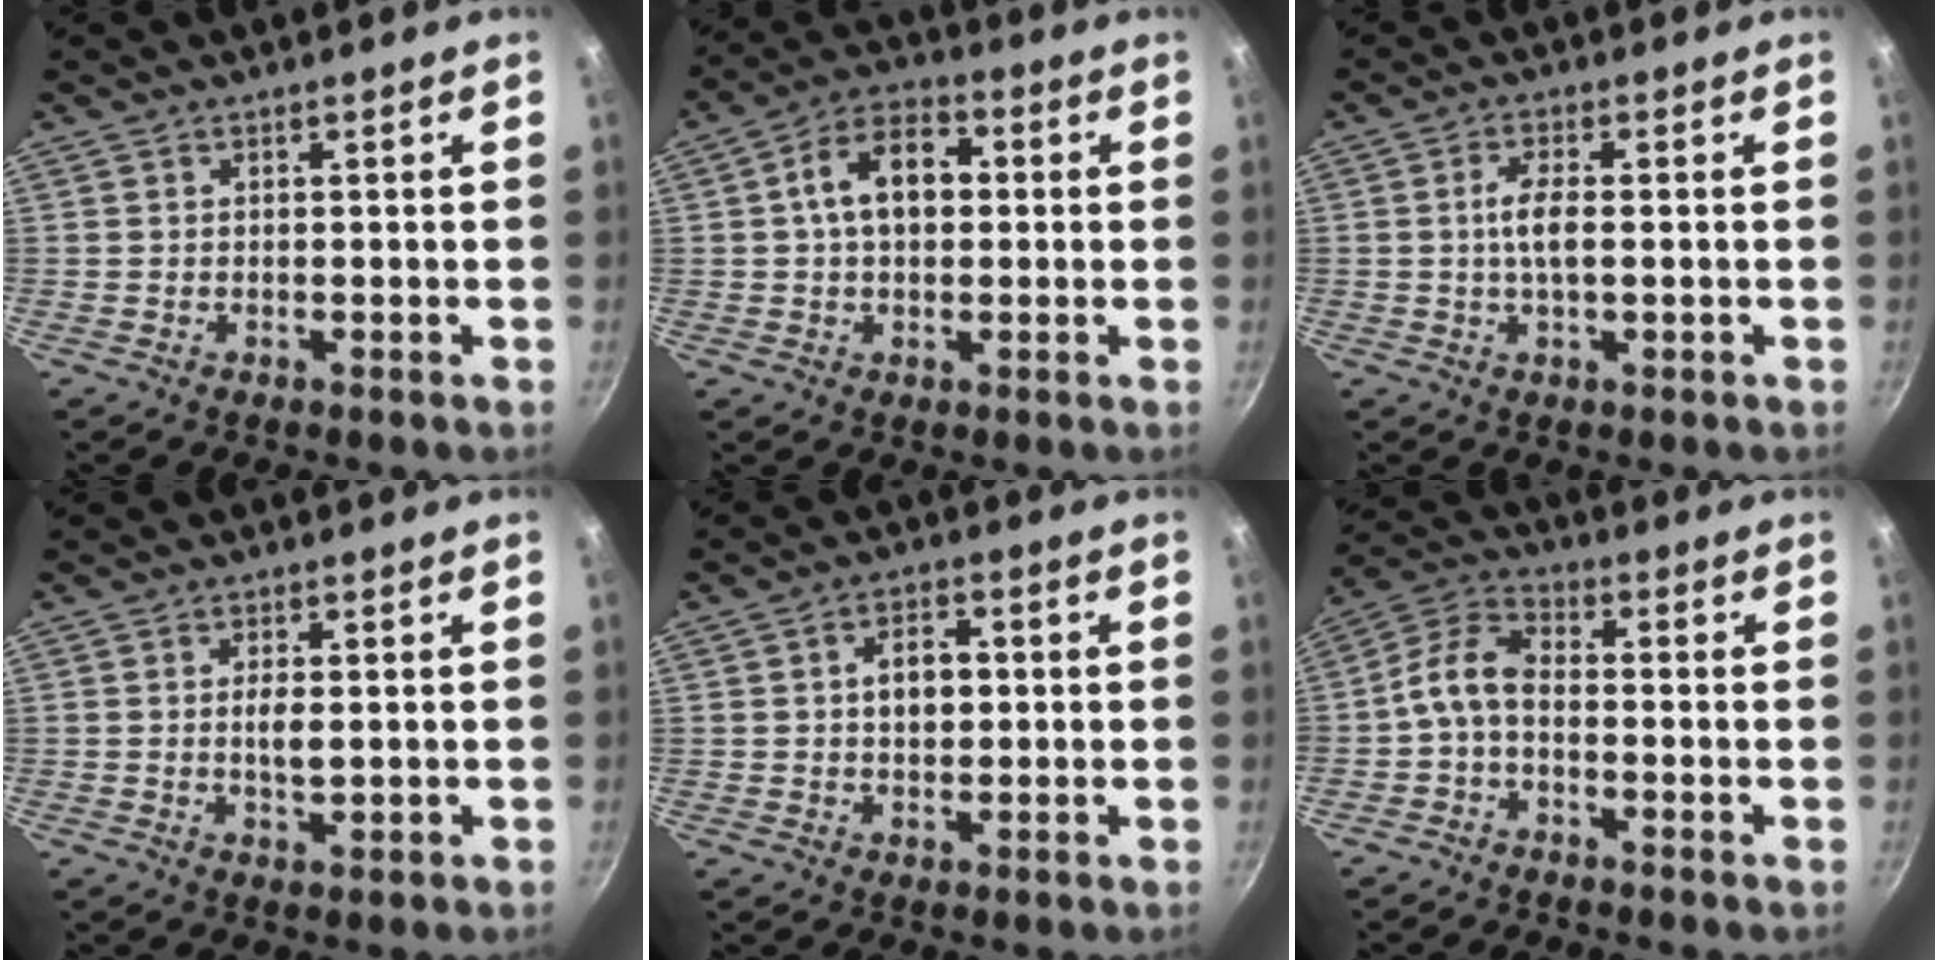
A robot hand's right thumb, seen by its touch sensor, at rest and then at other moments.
{"total": 10.8, "force": [1.3, 7.0, 8.1], "torque": [-0.104, 0.025, 0.008]}
{"total": 4.7, "force": [0.0, 1.7, 4.4], "torque": [-0.094, 0.006, -0.004]}
{"total": 3.1, "force": [0.2, 1.1, 2.8], "torque": [-0.053, -0.002, 0.002]}
{"total": 5.8, "force": [0.5, 3.7, 4.4], "torque": [-0.049, 0.012, 0.005]}
{"total": 7.2, "force": [-1.9, 3.9, 5.7], "torque": [-0.124, 0.037, -0.052]}